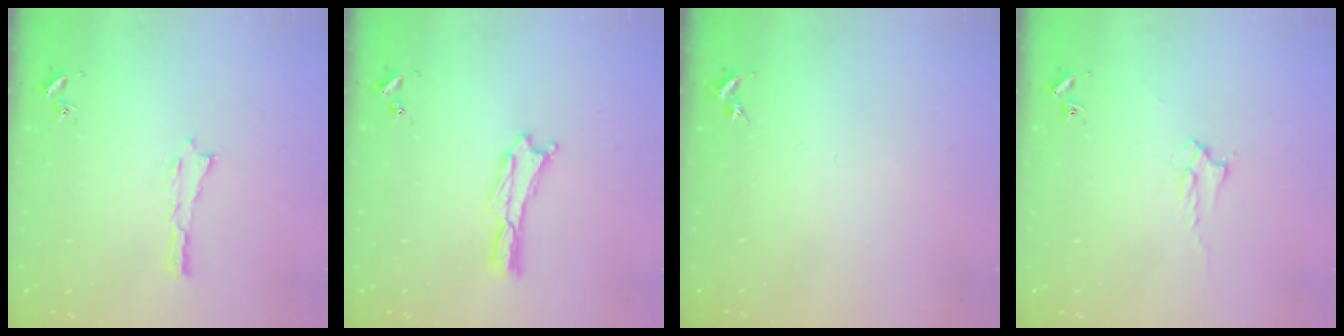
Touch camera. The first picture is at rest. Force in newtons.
{"total": 0.0}
{"total": 0.0}
{"total": 2.0, "press": 2.0, "slide": 0.2}